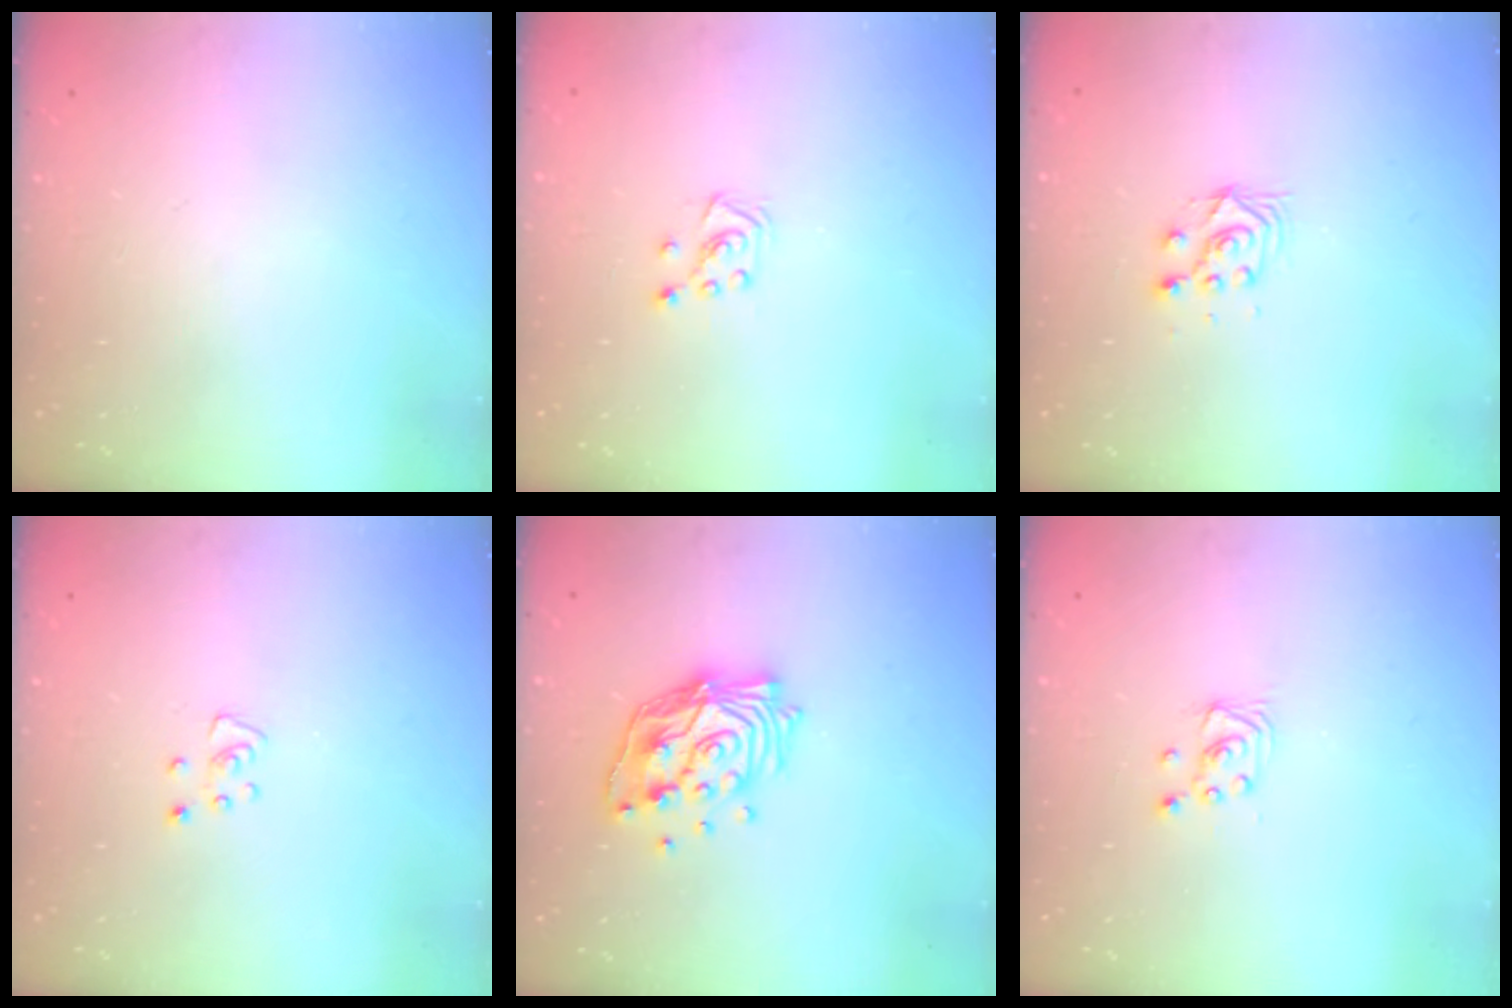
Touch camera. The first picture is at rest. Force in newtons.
{"total": 4.7, "press": 4.7, "slide": 0.5}
{"total": 7.0, "press": 7.0, "slide": 0.7}
{"total": 3.8, "press": 3.8, "slide": 0.3}
{"total": 14.9, "press": 14.8, "slide": 1.1}
{"total": 2.5, "press": 2.5, "slide": 0.2}